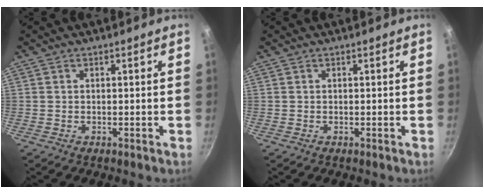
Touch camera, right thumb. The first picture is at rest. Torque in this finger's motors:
{"motor_torque": [-0.15, 0.12, 0.00, 0.00, 0.01]}